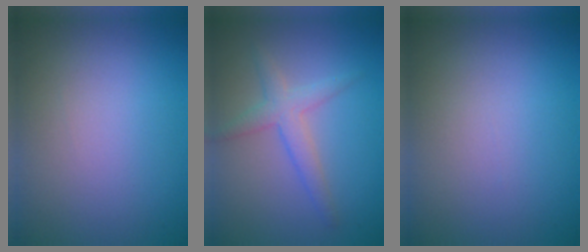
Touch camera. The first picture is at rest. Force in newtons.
{"total": 2.6, "press": 2.6, "slide": 0.2}
{"total": 0.0}